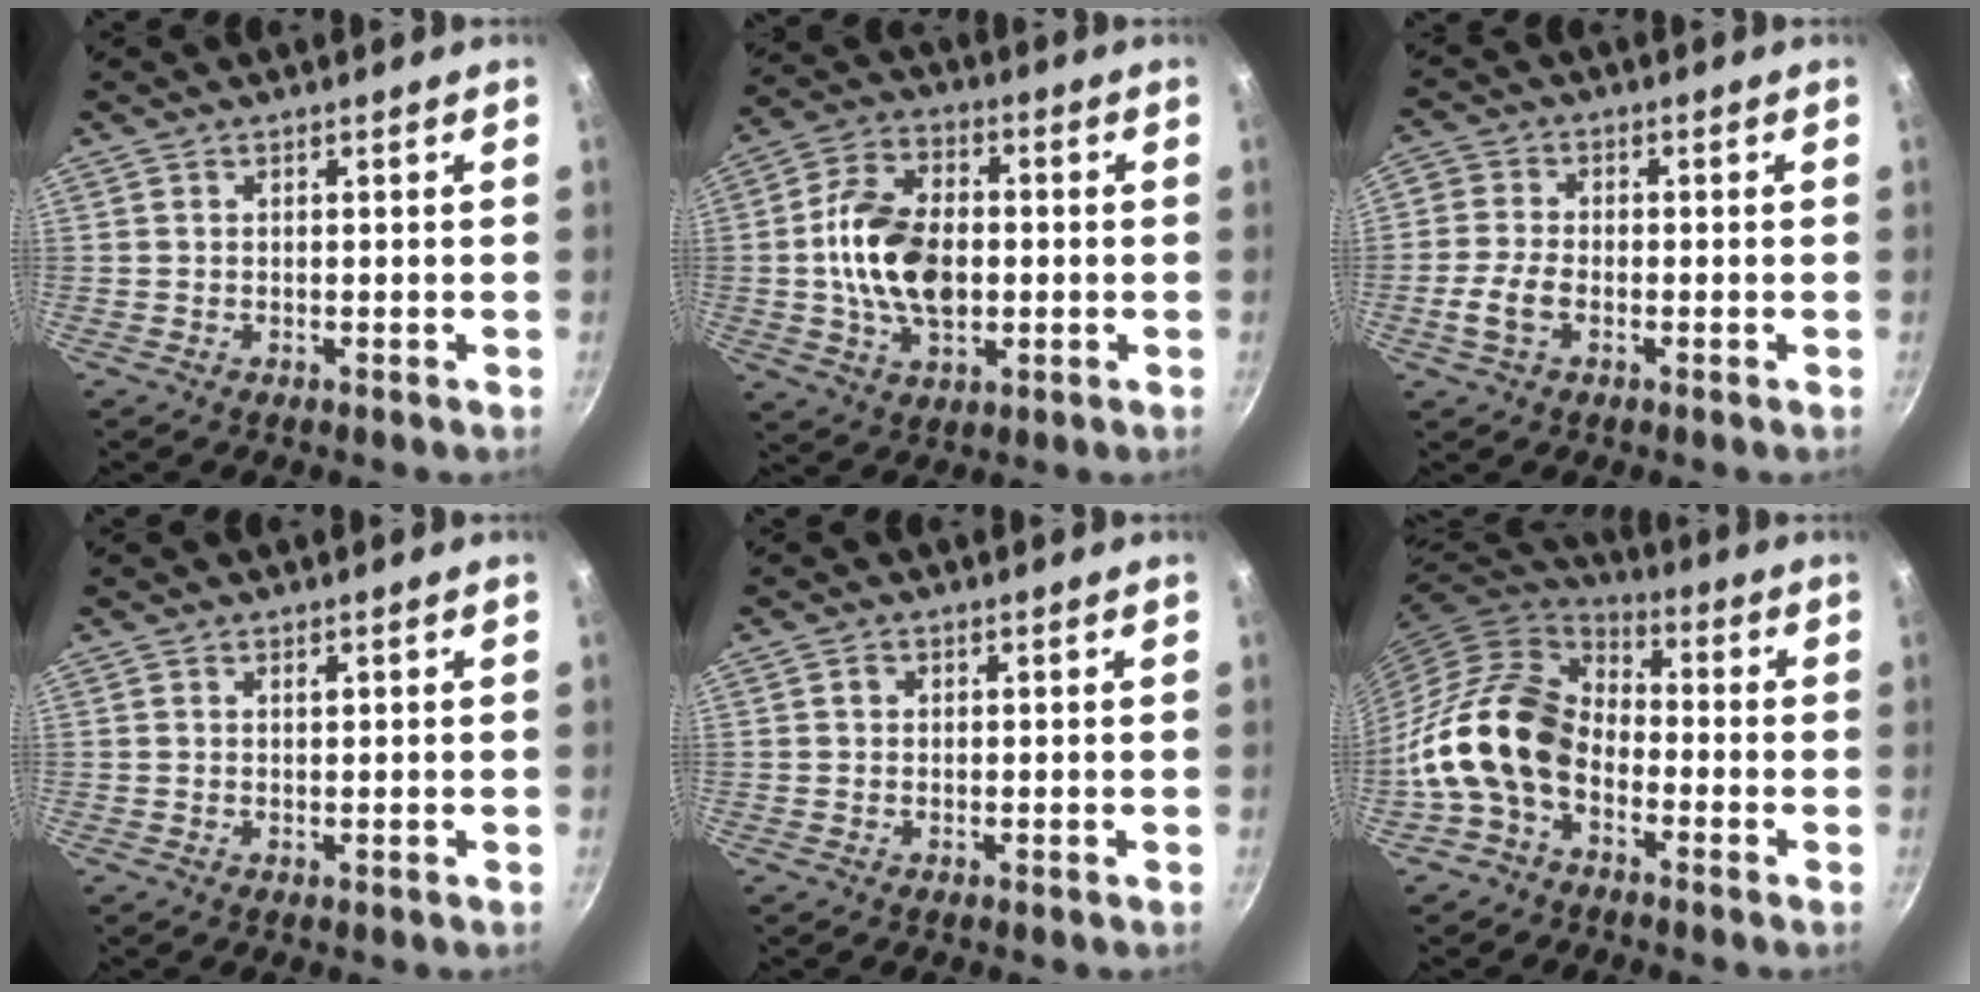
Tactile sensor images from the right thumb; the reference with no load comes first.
{"total": 15.1, "force": [-0.5, 9.6, 11.6], "torque": [-0.192, 0.017, -0.017]}
{"total": 6.2, "force": [-1.9, 4.1, 4.3], "torque": [-0.089, 0.017, -0.046]}
{"total": 0.7, "force": [0.4, 0.3, 0.5], "torque": [-0.006, 0.000, 0.006]}
{"total": 1.1, "force": [0.2, 1.0, 0.4], "torque": [-0.003, 0.004, 0.001]}
{"total": 15.3, "force": [-4.7, 10.4, 10.2], "torque": [-0.163, 0.052, -0.114]}